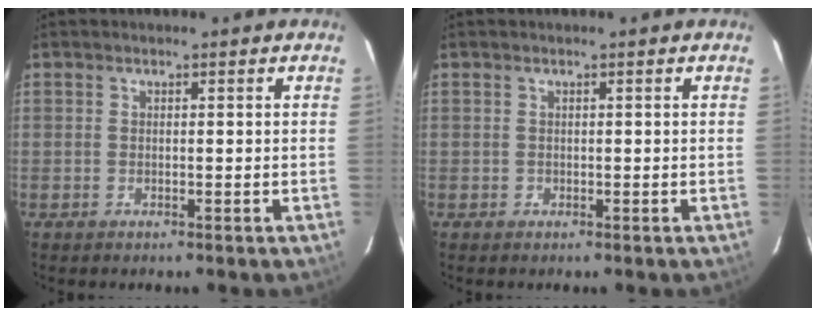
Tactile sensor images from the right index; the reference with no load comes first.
{"total": 0.6, "force": [-0.3, 0.5, 0.0], "torque": [0.004, 0.000, -0.004]}